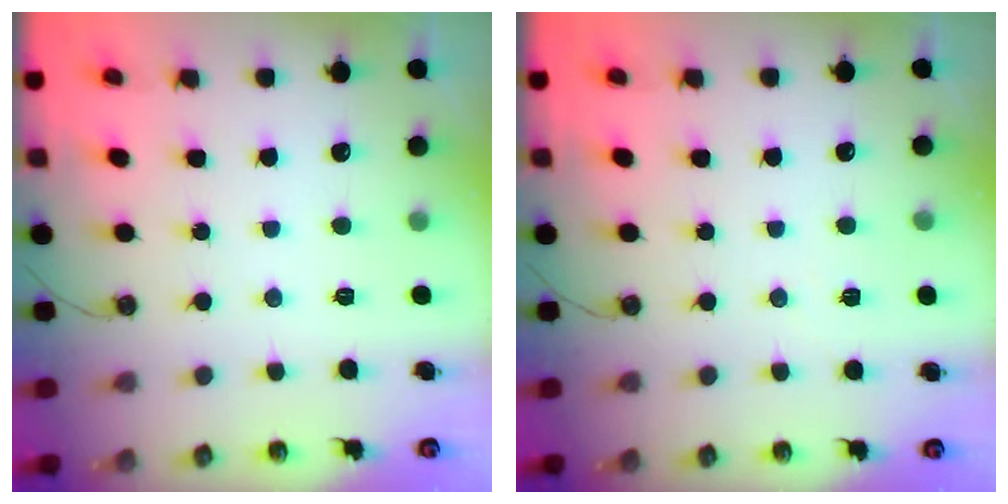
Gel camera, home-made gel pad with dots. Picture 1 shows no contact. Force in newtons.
{"total": 2.4, "press": 2.2, "slide": 1.1}